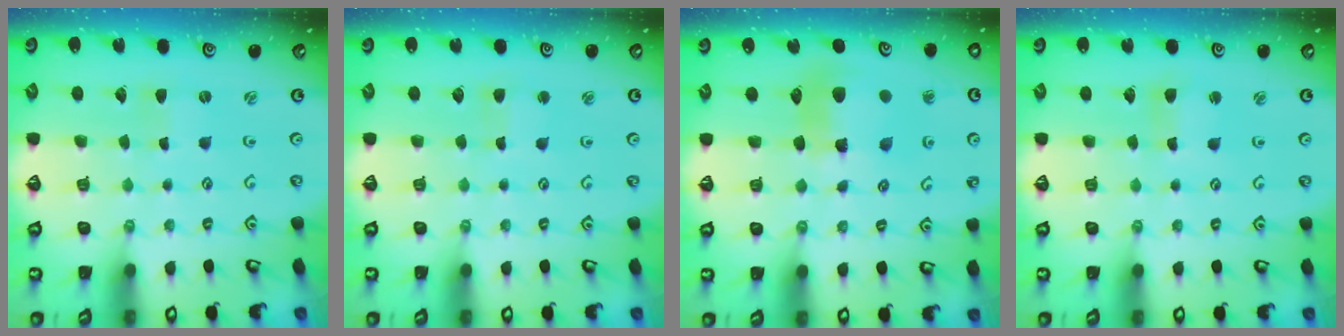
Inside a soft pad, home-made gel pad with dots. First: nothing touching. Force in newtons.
{"total": 2.7, "press": 2.6, "slide": 0.4}
{"total": 10.6, "press": 10.6, "slide": 1.2}
{"total": 2.7, "press": 2.7, "slide": 0.2}